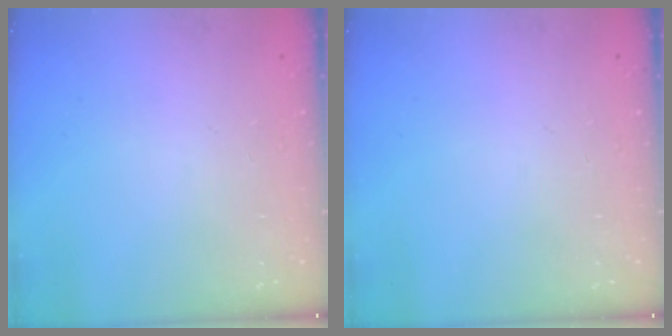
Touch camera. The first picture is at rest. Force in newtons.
{"total": 0.0}